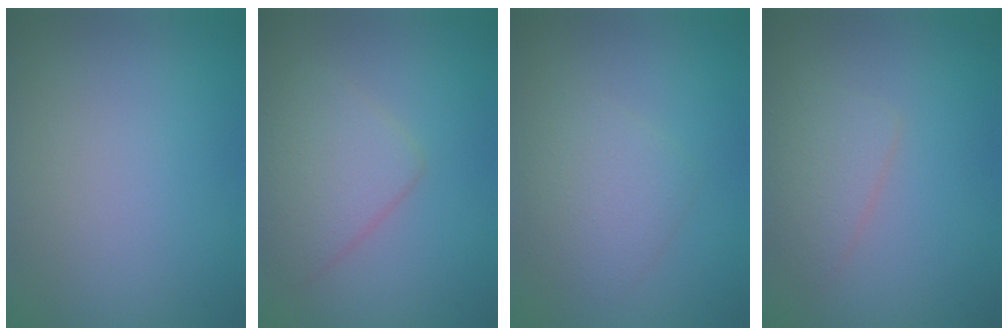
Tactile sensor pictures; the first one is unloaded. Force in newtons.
{"total": 3.7, "press": 3.7, "slide": 0.0}
{"total": 2.8, "press": 2.8, "slide": 0.1}
{"total": 2.3, "press": 2.3, "slide": 0.0}